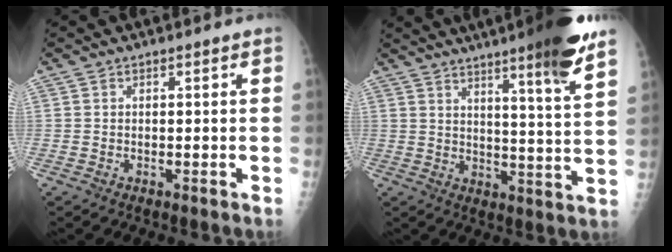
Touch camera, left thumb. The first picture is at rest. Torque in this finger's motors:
{"motor_torque": [2.53, 0.98, 1.62, -1.14, 0.24]}